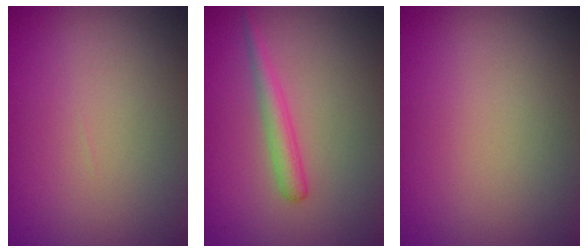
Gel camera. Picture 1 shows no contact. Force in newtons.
{"total": 1.9, "press": 1.9, "slide": 0.1}
{"total": 0.0}